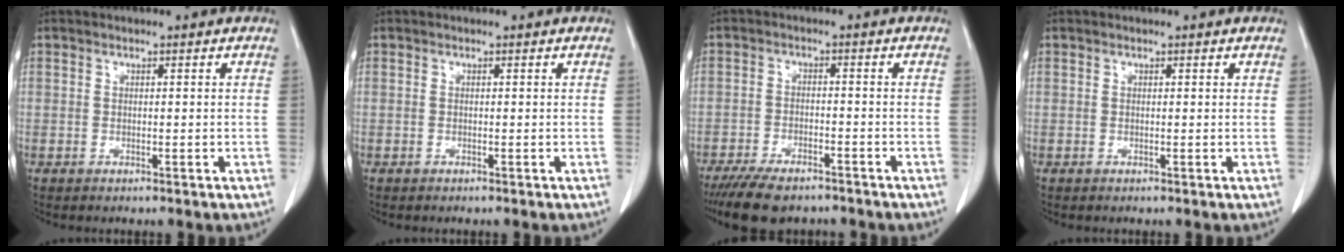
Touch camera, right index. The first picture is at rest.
{"total": 0.0}
{"total": 8.5, "force": [-6.8, 2.8, 4.3], "torque": [-0.070, -0.012, -0.110]}
{"total": 0.0}